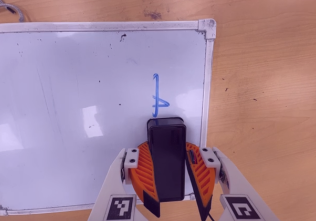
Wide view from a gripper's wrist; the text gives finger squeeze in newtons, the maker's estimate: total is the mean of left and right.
{"total": 11.6, "left": 11.2, "right": 12.0}